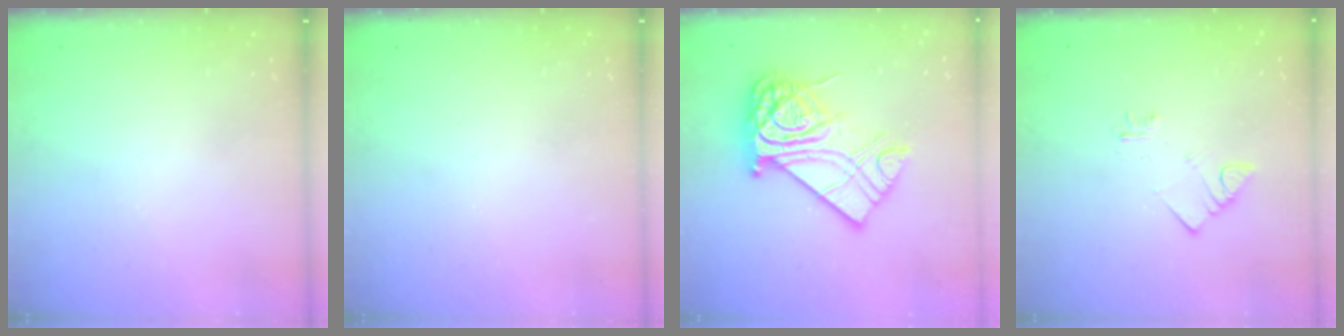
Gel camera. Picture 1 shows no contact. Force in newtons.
{"total": 0.0}
{"total": 20.2, "press": 20.1, "slide": 1.9}
{"total": 3.3, "press": 3.2, "slide": 0.4}